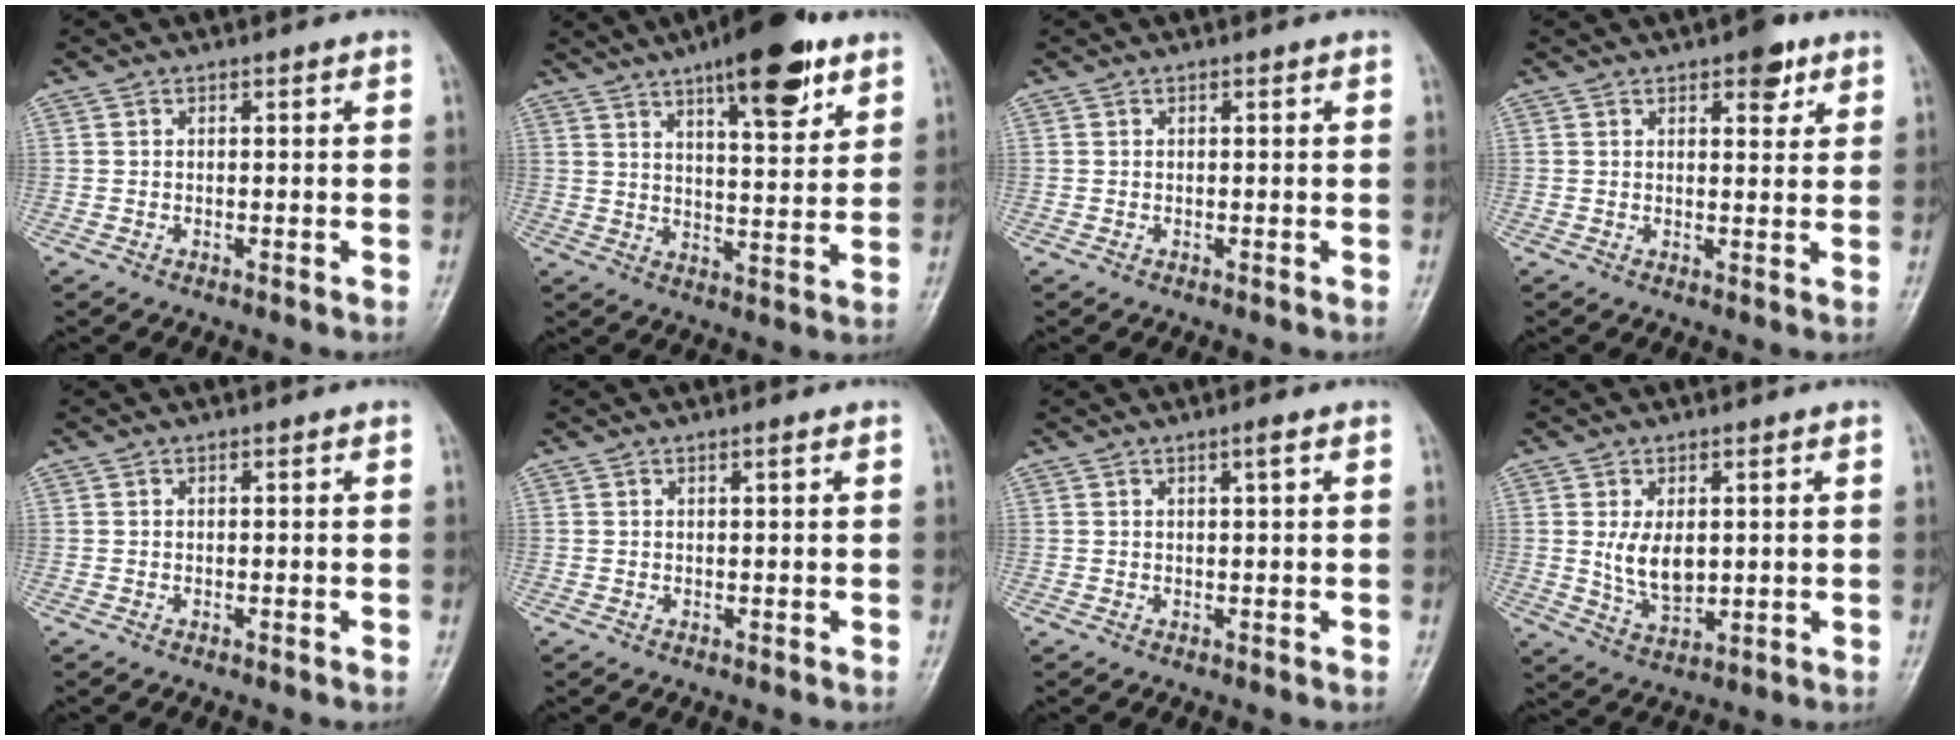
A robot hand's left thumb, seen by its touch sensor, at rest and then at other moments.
{"total": 15.2, "force": [9.0, 4.7, 11.3], "torque": [-0.136, -0.041, 0.133]}
{"total": 0.0}
{"total": 4.9, "force": [2.9, 2.3, 3.3], "torque": [-0.023, -0.011, 0.035]}
{"total": 0.0}
{"total": 0.7, "force": [0.4, 0.0, 0.6], "torque": [-0.009, 0.000, 0.006]}
{"total": 1.3, "force": [0.6, 0.0, 1.1], "torque": [-0.019, -0.001, 0.011]}
{"total": 7.1, "force": [1.0, 4.2, 5.6], "torque": [-0.084, -0.016, 0.029]}